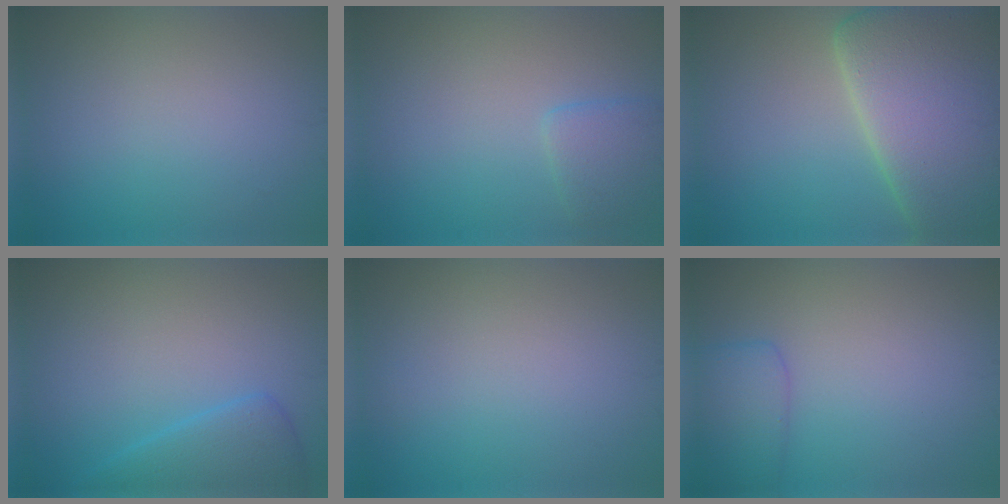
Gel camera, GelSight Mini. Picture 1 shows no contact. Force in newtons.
{"total": 2.2, "press": 2.2, "slide": 0.1}
{"total": 14.6, "press": 14.6, "slide": 0.9}
{"total": 3.5, "press": 3.5, "slide": 0.3}
{"total": 0.0}
{"total": 2.9, "press": 2.9, "slide": 0.1}